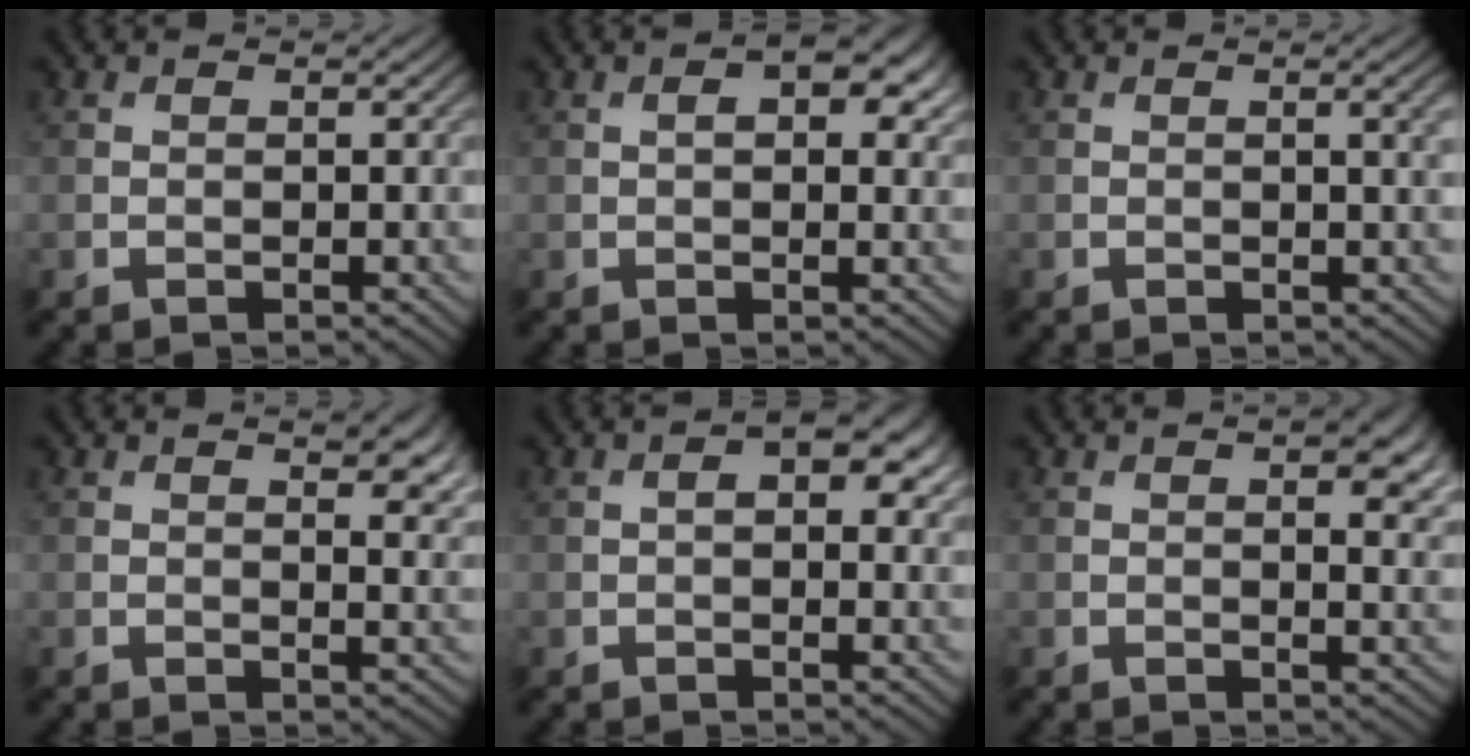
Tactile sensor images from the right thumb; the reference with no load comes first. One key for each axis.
{"total": 5.2, "fx": 1.8, "fy": 2.5, "fz": 4.2, "tx": -0.063, "ty": 0.001, "tz": 0.025}
{"total": 1.9, "fx": 0.5, "fy": 0.3, "fz": 1.8, "tx": -0.024, "ty": 0.003, "tz": 0.006}
{"total": 4.2, "fx": 2.1, "fy": 1.4, "fz": 3.4, "tx": -0.054, "ty": 0.002, "tz": 0.033}
{"total": 4.9, "fx": 1.3, "fy": 2.5, "fz": 4.0, "tx": -0.060, "ty": 0.001, "tz": 0.018}
{"total": 4.5, "fx": 1.7, "fy": 1.6, "fz": 3.9, "tx": -0.055, "ty": 0.000, "tz": 0.027}